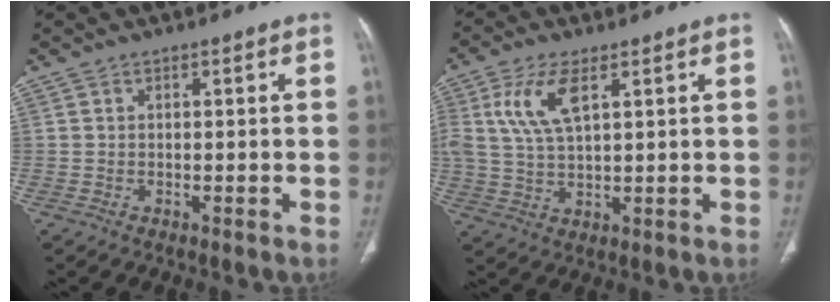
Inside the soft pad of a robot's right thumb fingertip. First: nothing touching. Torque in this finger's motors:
{"motor_torque": [0.05, 0.57, 0.51, 0.59, 0.14]}